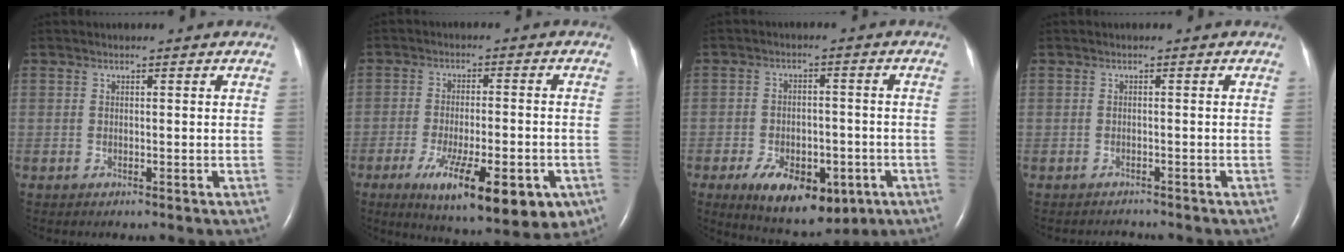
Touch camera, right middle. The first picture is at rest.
{"total": 16.1, "force": [-8.0, 4.4, 13.3], "torque": [-0.172, -0.024, -0.111]}
{"total": 12.4, "force": [-6.2, 6.4, 8.6], "torque": [-0.134, -0.007, -0.085]}
{"total": 1.4, "force": [-1.3, 0.2, -0.3], "torque": [0.002, -0.005, -0.018]}